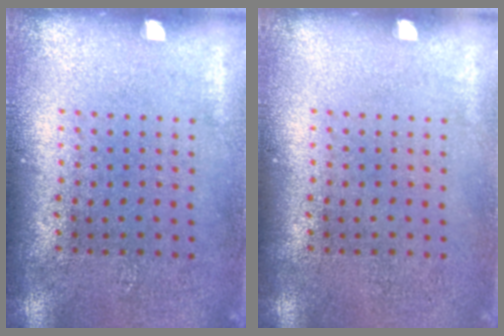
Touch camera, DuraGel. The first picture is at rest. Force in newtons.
{"total": 0.0}